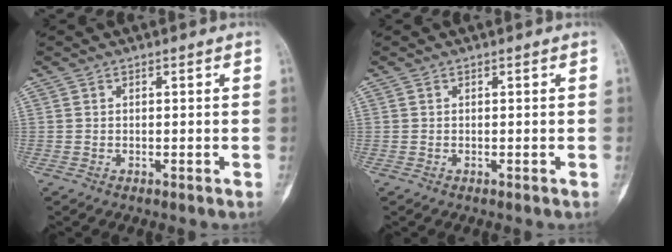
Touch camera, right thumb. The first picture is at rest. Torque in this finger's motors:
{"motor_torque": [0.02, 0.02, 0.01, 0.00, 0.02]}